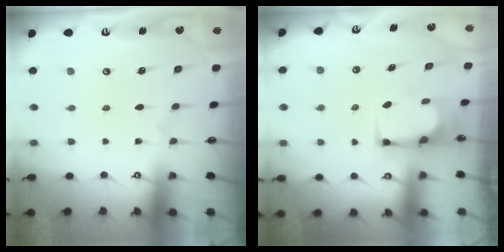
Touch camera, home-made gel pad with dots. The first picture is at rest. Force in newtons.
{"total": 2.2, "press": 2.2, "slide": 0.1}